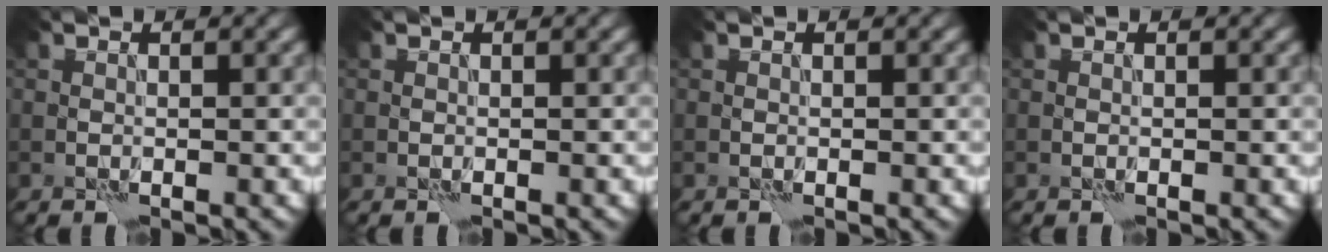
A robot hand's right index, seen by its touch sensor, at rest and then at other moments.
{"total": 0.0}
{"total": 0.0}
{"total": 0.0}